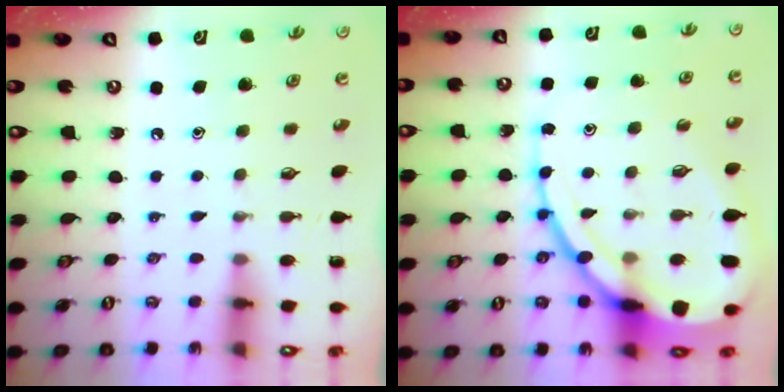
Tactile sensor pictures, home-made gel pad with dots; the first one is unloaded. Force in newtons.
{"total": 19.5, "press": 19.4, "slide": 2.2}